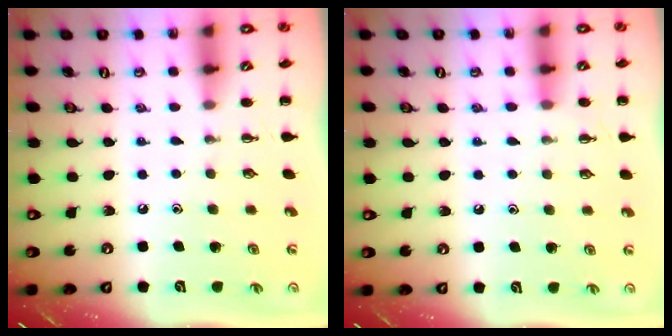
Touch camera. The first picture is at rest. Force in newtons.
{"total": 7.8, "press": 7.5, "slide": 2.2}